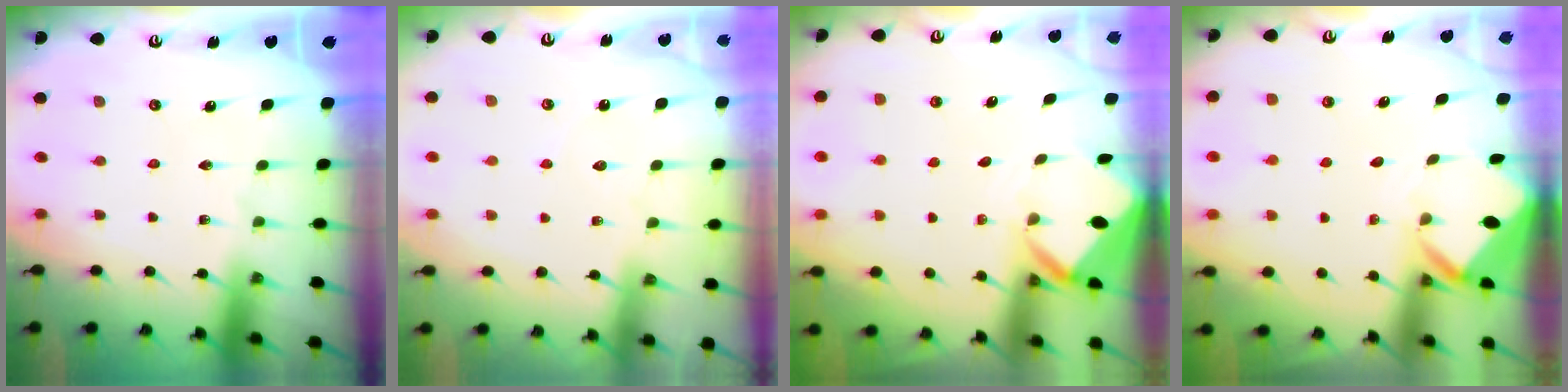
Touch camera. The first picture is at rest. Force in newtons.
{"total": 3.1, "press": 3.1, "slide": 0.4}
{"total": 3.3, "press": 3.3, "slide": 0.1}
{"total": 3.1, "press": 3.1, "slide": 0.2}